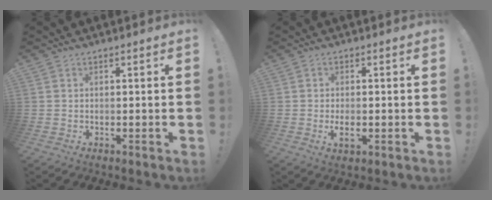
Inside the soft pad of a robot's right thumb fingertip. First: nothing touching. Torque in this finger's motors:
{"motor_torque": [0.20, -0.38, -0.08, 0.27, 0.03]}